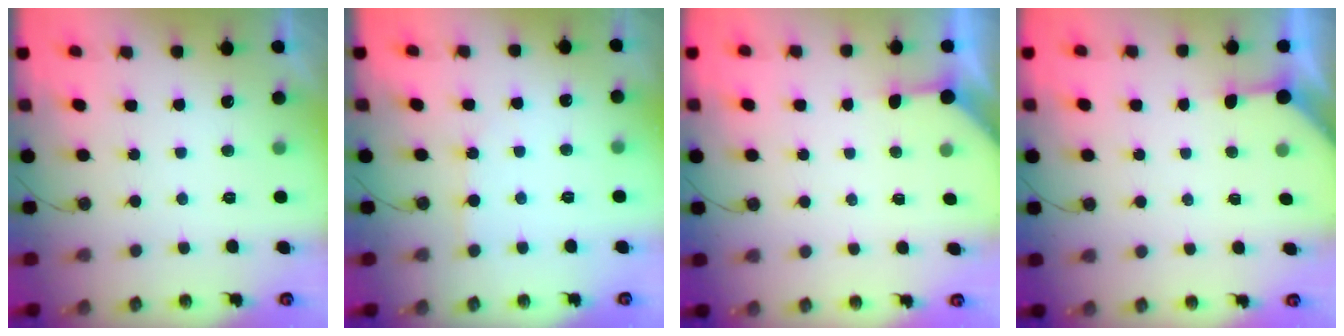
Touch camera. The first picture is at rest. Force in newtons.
{"total": 2.9, "press": 2.9, "slide": 0.4}
{"total": 2.7, "press": 2.7, "slide": 0.4}
{"total": 2.7, "press": 2.7, "slide": 0.4}